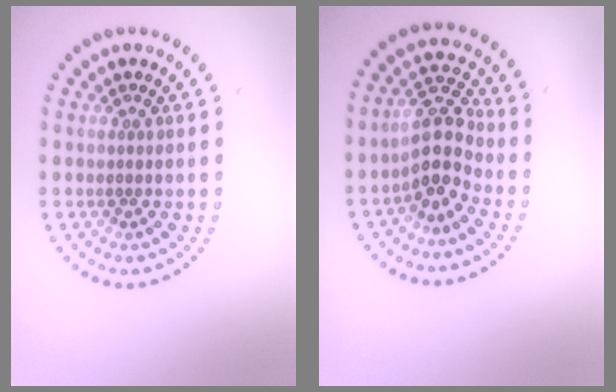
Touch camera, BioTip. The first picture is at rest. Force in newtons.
{"total": 3.9, "press": 3.5, "slide": 1.6}